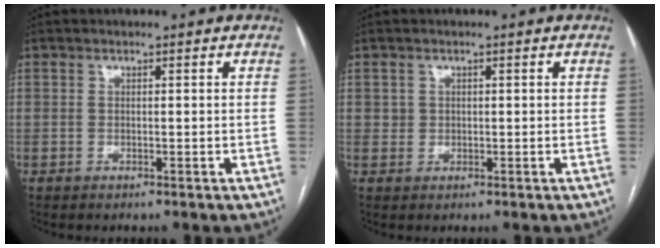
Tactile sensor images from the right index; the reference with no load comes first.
{"total": 1.3, "force": [0.4, 1.2, 0.0], "torque": [0.011, 0.002, 0.004]}